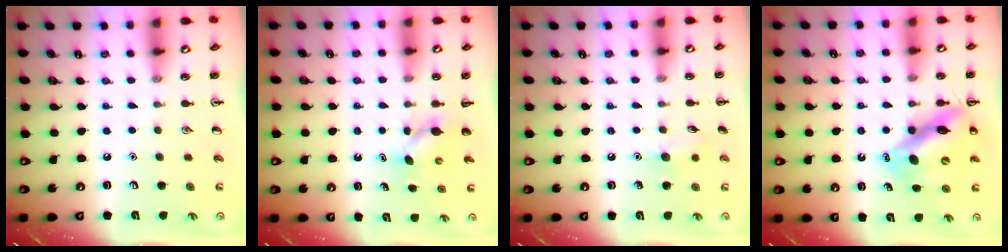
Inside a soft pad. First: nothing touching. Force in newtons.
{"total": 3.8, "press": 3.6, "slide": 1.2}
{"total": 7.0, "press": 6.8, "slide": 1.8}
{"total": 12.9, "press": 12.5, "slide": 3.4}